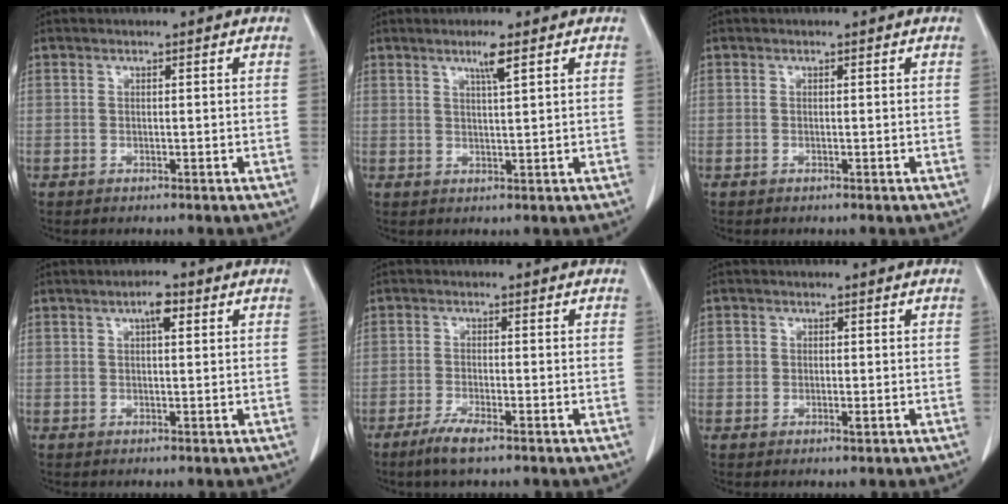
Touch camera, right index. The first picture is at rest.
{"total": 2.9, "force": [1.7, -0.3, 2.3], "torque": [-0.045, -0.003, 0.032]}
{"total": 0.0}
{"total": 2.8, "force": [1.2, 0.8, 2.4], "torque": [-0.044, 0.006, 0.018]}
{"total": 3.7, "force": [-2.5, 0.3, 2.7], "torque": [-0.060, -0.008, -0.049]}
{"total": 2.2, "force": [0.0, 1.8, 1.2], "torque": [-0.017, 0.000, 0.000]}